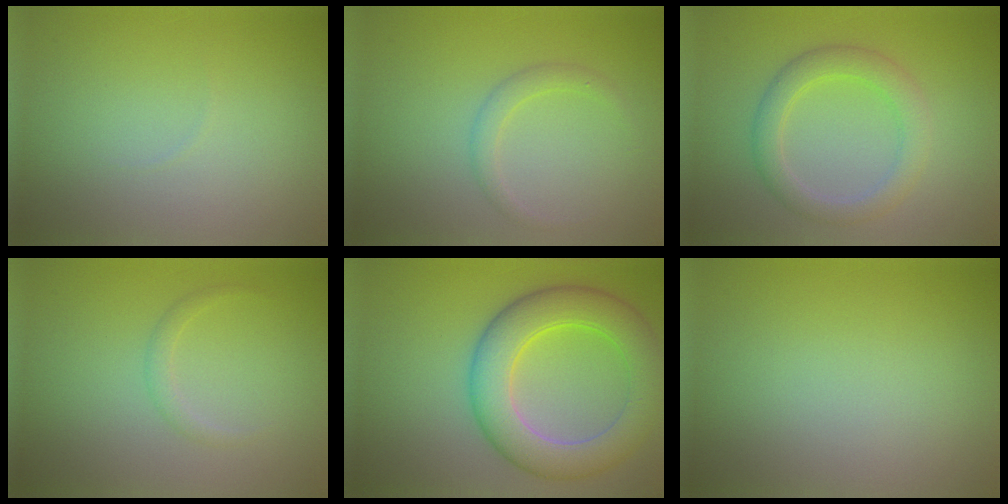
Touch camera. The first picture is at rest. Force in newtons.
{"total": 1.5, "press": 1.5, "slide": 0.1}
{"total": 3.5, "press": 3.5, "slide": 0.2}
{"total": 1.0, "press": 1.0, "slide": 0.1}
{"total": 7.9, "press": 7.9, "slide": 0.3}
{"total": 0.0}